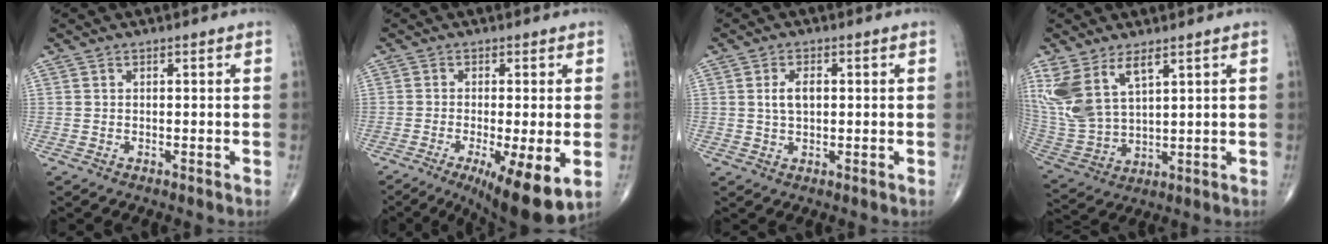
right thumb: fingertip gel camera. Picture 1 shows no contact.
{"total": 12.0, "force": [-4.2, 2.8, 10.9], "torque": [-0.161, -0.021, -0.060]}
{"total": 3.6, "force": [0.5, 1.9, 3.0], "torque": [-0.054, 0.001, 0.009]}
{"total": 12.5, "force": [6.4, 5.7, 9.1], "torque": [-0.201, -0.022, 0.146]}